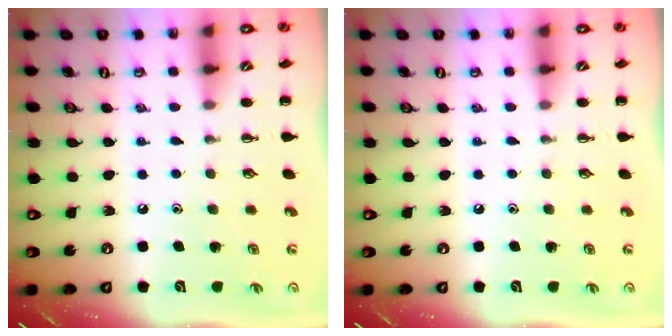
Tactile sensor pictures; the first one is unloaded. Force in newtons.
{"total": 0.0}